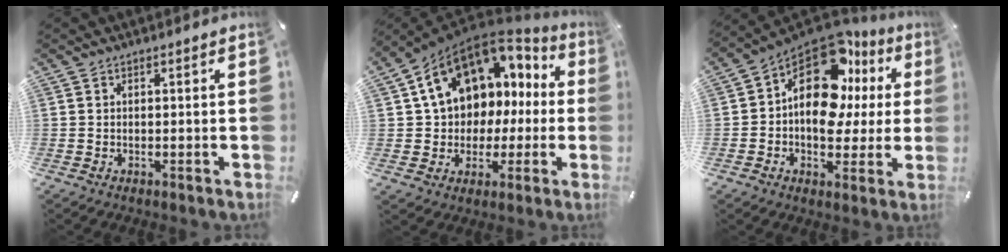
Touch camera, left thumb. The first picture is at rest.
{"total": 14.4, "force": [5.1, 11.5, 7.1], "torque": [-0.127, -0.024, 0.100]}
{"total": 18.3, "force": [5.8, 11.9, 12.7], "torque": [-0.209, -0.045, 0.098]}